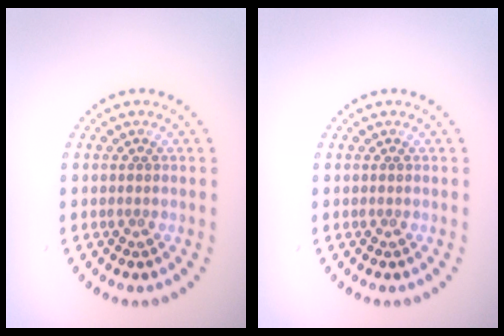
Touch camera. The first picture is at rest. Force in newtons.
{"total": 0.0}